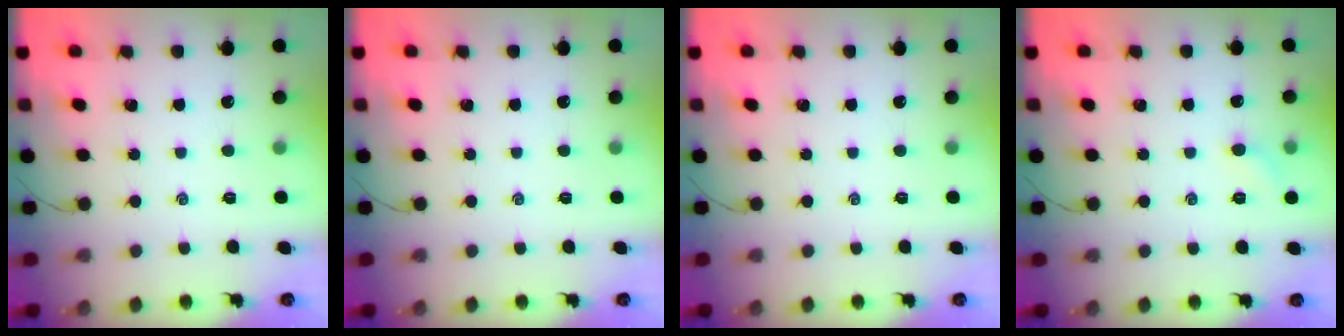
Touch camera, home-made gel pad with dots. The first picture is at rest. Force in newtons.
{"total": 0.0}
{"total": 0.0}
{"total": 4.4, "press": 4.2, "slide": 1.3}